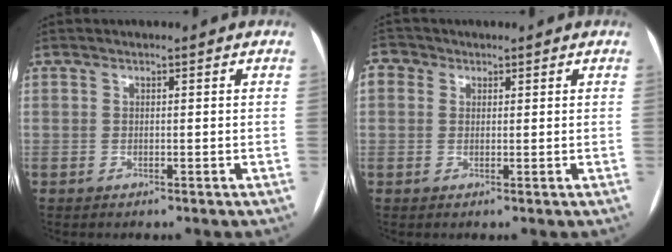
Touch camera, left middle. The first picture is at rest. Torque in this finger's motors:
{"motor_torque": [2.14, 0.00, 1.05, 0.03]}